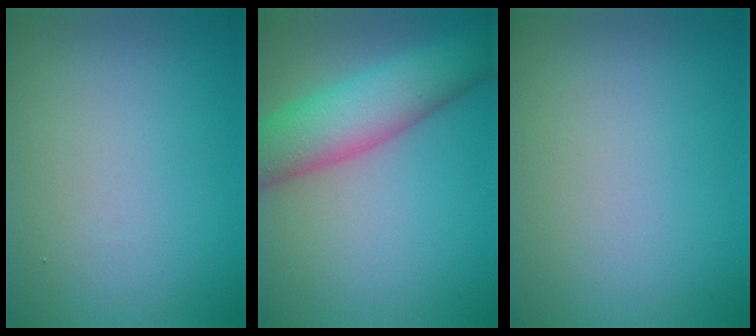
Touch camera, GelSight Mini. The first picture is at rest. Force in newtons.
{"total": 7.2, "press": 7.2, "slide": 0.3}
{"total": 0.0}